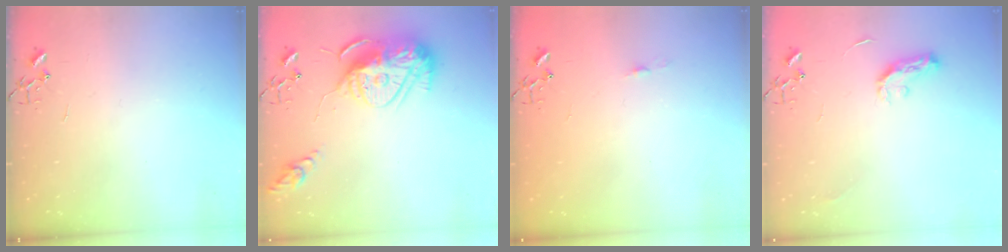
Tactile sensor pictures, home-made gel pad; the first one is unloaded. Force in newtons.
{"total": 17.1, "press": 17.0, "slide": 1.8}
{"total": 3.5, "press": 3.5, "slide": 0.5}
{"total": 6.7, "press": 6.7, "slide": 0.5}